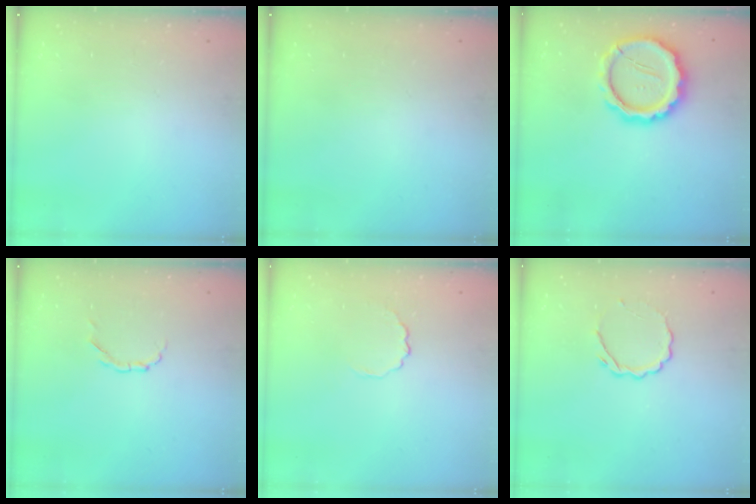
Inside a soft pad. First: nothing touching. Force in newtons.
{"total": 0.0}
{"total": 15.7, "press": 15.4, "slide": 3.1}
{"total": 1.7, "press": 1.7, "slide": 0.1}
{"total": 2.8, "press": 2.5, "slide": 1.1}
{"total": 5.1, "press": 5.0, "slide": 1.0}